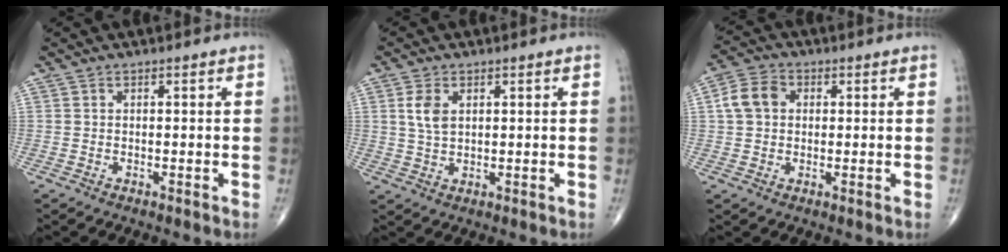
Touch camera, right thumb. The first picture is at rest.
{"total": 4.4, "force": [1.4, 2.6, 3.2], "torque": [-0.061, -0.003, 0.030]}
{"total": 6.4, "force": [1.0, 5.1, 3.8], "torque": [-0.068, 0.014, 0.013]}